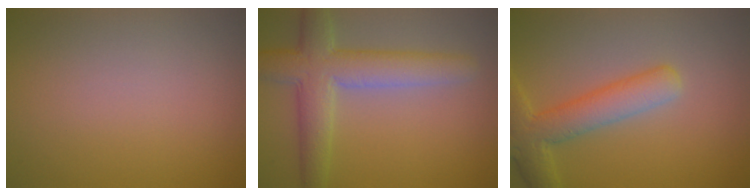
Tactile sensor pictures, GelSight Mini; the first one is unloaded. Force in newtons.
{"total": 6.4, "press": 6.4, "slide": 0.3}
{"total": 5.4, "press": 5.4, "slide": 0.2}